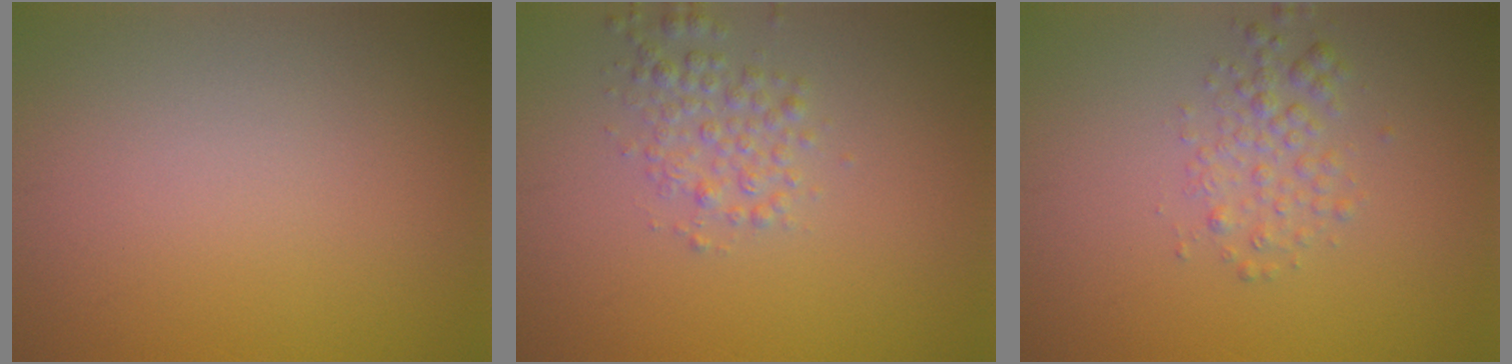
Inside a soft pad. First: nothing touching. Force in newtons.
{"total": 2.4, "press": 2.4, "slide": 0.1}
{"total": 2.2, "press": 2.2, "slide": 0.1}